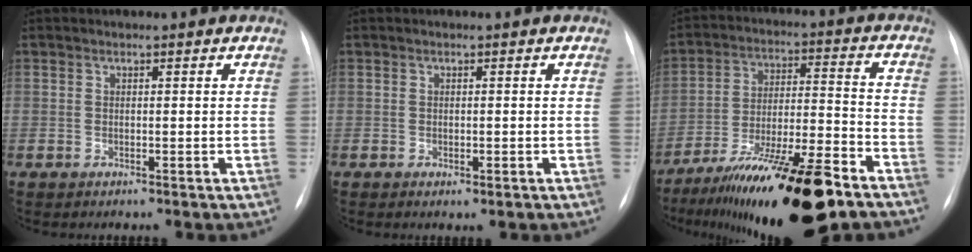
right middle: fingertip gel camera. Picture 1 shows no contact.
{"total": 0.9, "force": [-0.1, 0.3, 0.8], "torque": [-0.010, -0.003, 0.001]}
{"total": 20.2, "force": [-14.3, 2.1, 14.1], "torque": [-0.195, -0.011, -0.238]}